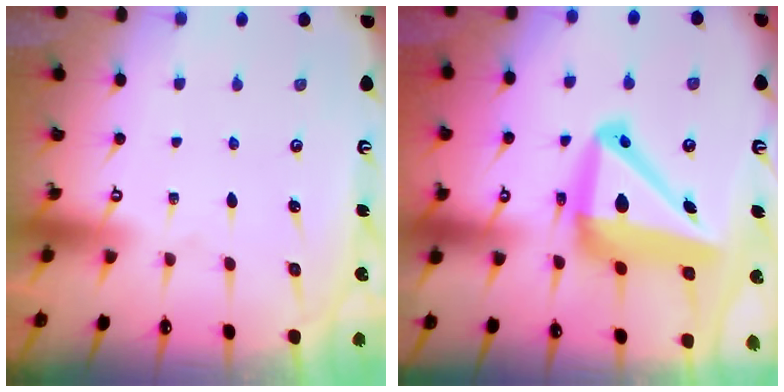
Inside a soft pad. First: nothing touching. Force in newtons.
{"total": 16.4, "press": 16.2, "slide": 2.9}